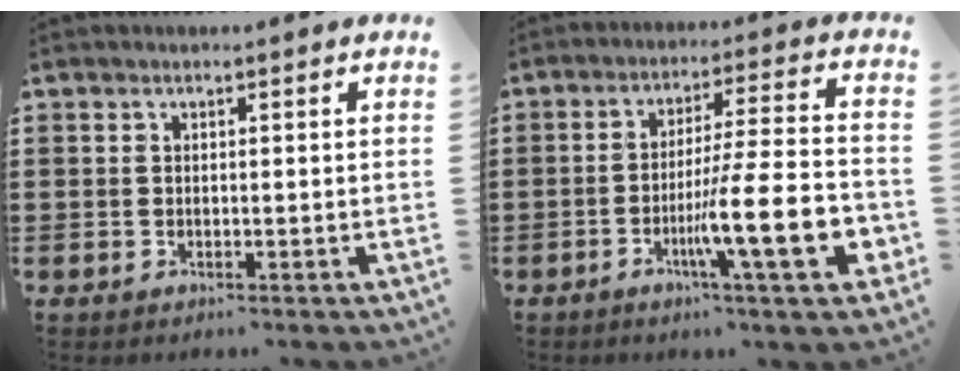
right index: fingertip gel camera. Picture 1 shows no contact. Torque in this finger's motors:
{"motor_torque": [2.14, 0.00, 0.71, 0.21]}